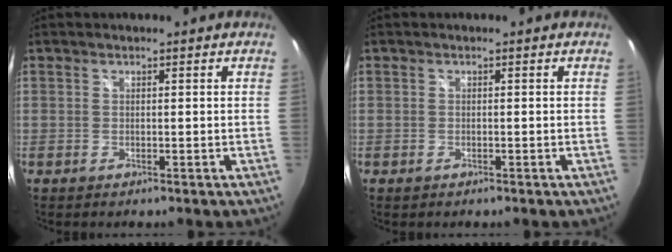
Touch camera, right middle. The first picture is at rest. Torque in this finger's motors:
{"motor_torque": [-0.14, -0.01, -0.01, 0.00]}